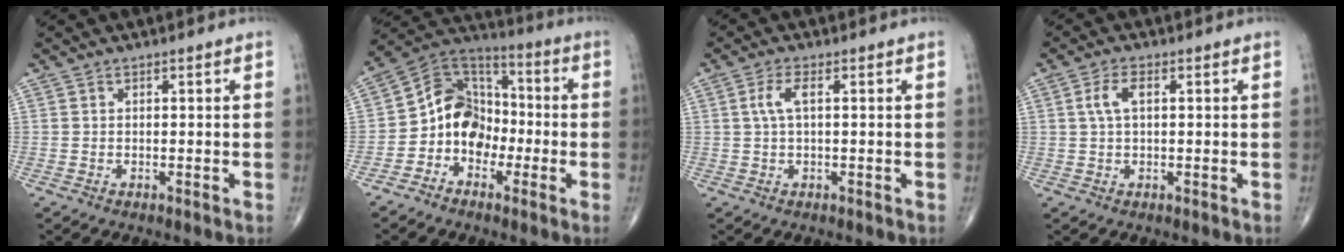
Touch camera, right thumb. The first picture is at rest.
{"total": 11.3, "force": [-3.2, 9.1, 5.8], "torque": [-0.064, 0.061, -0.075]}
{"total": 3.1, "force": [0.6, 1.0, 2.9], "torque": [-0.074, 0.010, 0.013]}
{"total": 3.6, "force": [0.8, 1.7, 3.1], "torque": [-0.072, 0.010, 0.014]}